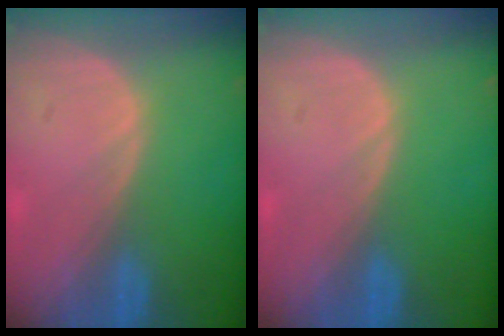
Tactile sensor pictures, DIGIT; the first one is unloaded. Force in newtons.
{"total": 0.0}